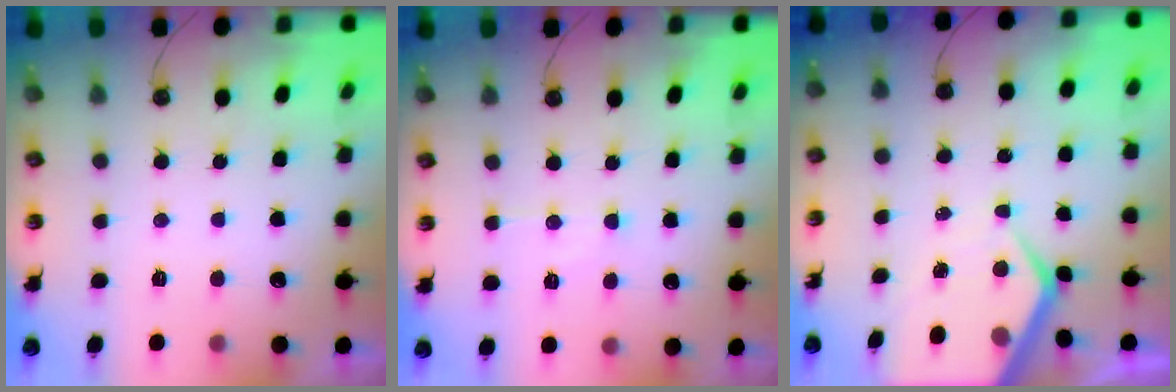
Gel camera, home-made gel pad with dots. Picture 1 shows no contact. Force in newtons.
{"total": 6.9, "press": 6.9, "slide": 0.4}
{"total": 7.4, "press": 7.3, "slide": 0.6}